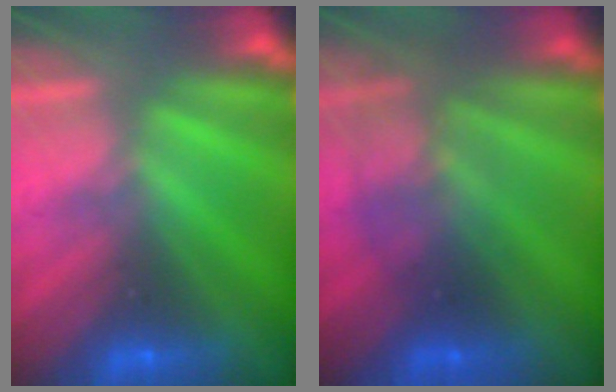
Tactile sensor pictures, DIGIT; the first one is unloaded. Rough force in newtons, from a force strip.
{"total": 2.3}